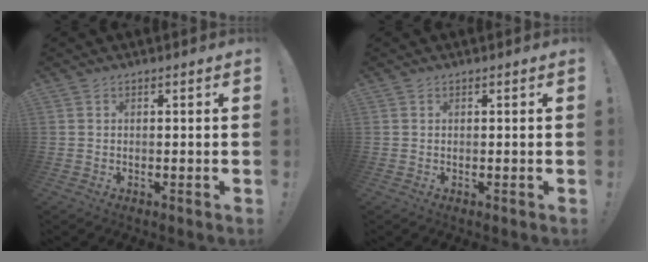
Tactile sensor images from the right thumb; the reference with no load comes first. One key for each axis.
{"total": 0.0}